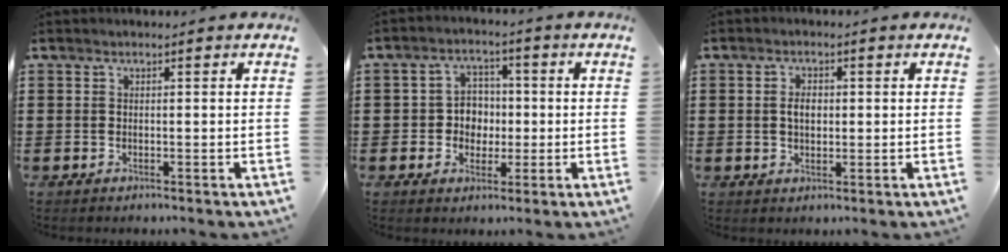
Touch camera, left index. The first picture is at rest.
{"total": 4.9, "force": [-0.3, 4.5, 2.0], "torque": [-0.046, 0.011, -0.011]}
{"total": 2.8, "force": [0.4, 1.6, 2.2], "torque": [-0.039, 0.005, 0.003]}